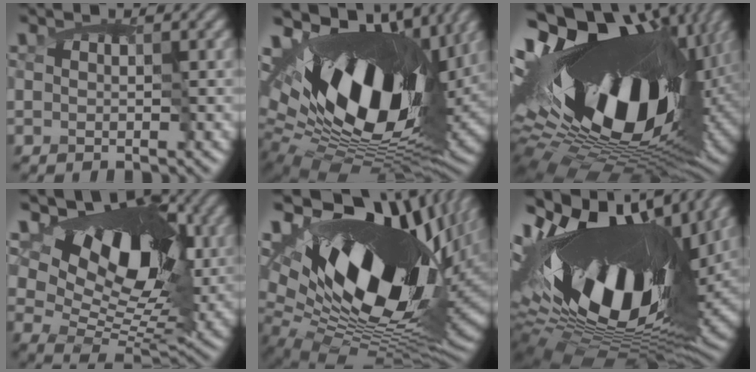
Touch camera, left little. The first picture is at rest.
{"total": 16.6, "force": [3.5, 10.7, 12.2], "torque": [-0.234, 0.007, 0.062]}
{"total": 19.6, "force": [1.2, 12.1, 15.3], "torque": [-0.311, -0.018, 0.030]}
{"total": 10.3, "force": [3.0, 6.6, 7.4], "torque": [-0.109, -0.005, 0.047]}
{"total": 17.7, "force": [4.4, 10.2, 13.7], "torque": [-0.236, 0.010, 0.085]}
{"total": 18.3, "force": [1.8, 10.0, 15.2], "torque": [-0.296, -0.008, 0.029]}